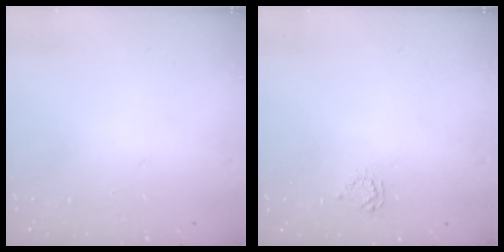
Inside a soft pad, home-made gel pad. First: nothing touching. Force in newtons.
{"total": 3.5, "press": 3.5, "slide": 0.4}